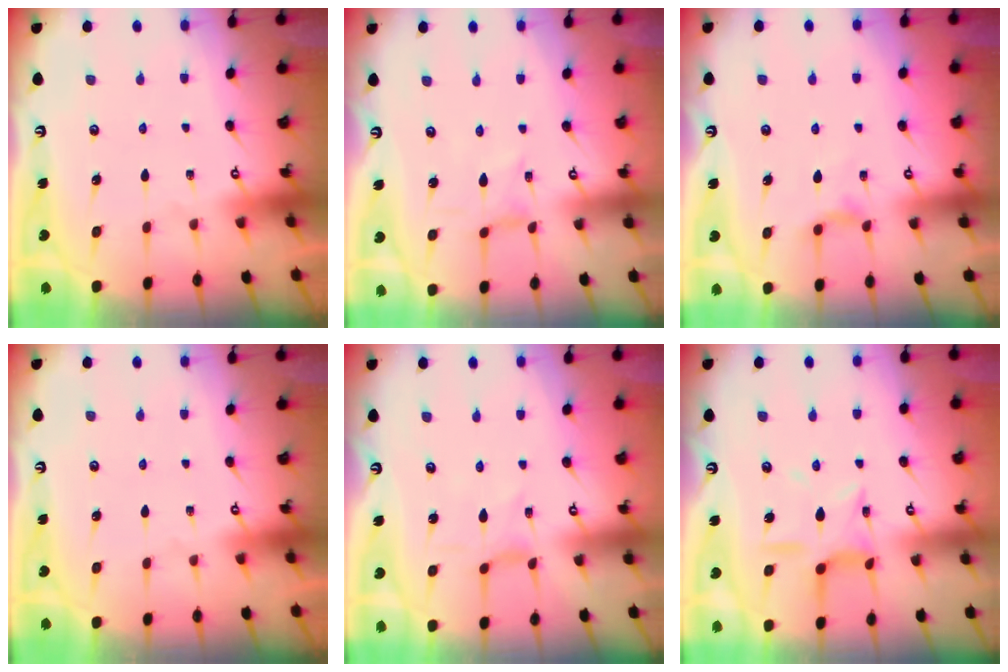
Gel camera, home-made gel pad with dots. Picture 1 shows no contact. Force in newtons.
{"total": 0.0}
{"total": 4.2, "press": 4.2, "slide": 0.5}
{"total": 0.0}
{"total": 1.1, "press": 1.0, "slide": 0.1}
{"total": 11.0, "press": 11.0, "slide": 0.8}